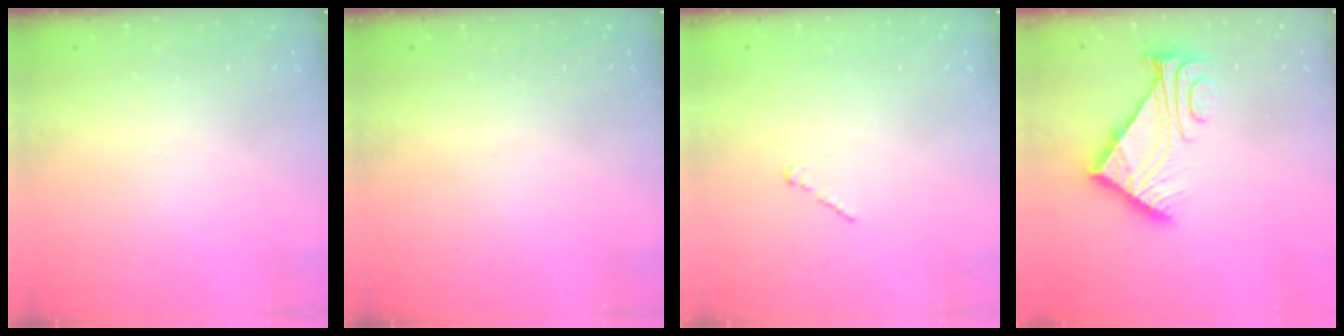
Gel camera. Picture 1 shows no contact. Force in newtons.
{"total": 0.0}
{"total": 1.0, "press": 0.8, "slide": 0.5}
{"total": 7.6, "press": 7.6, "slide": 0.7}